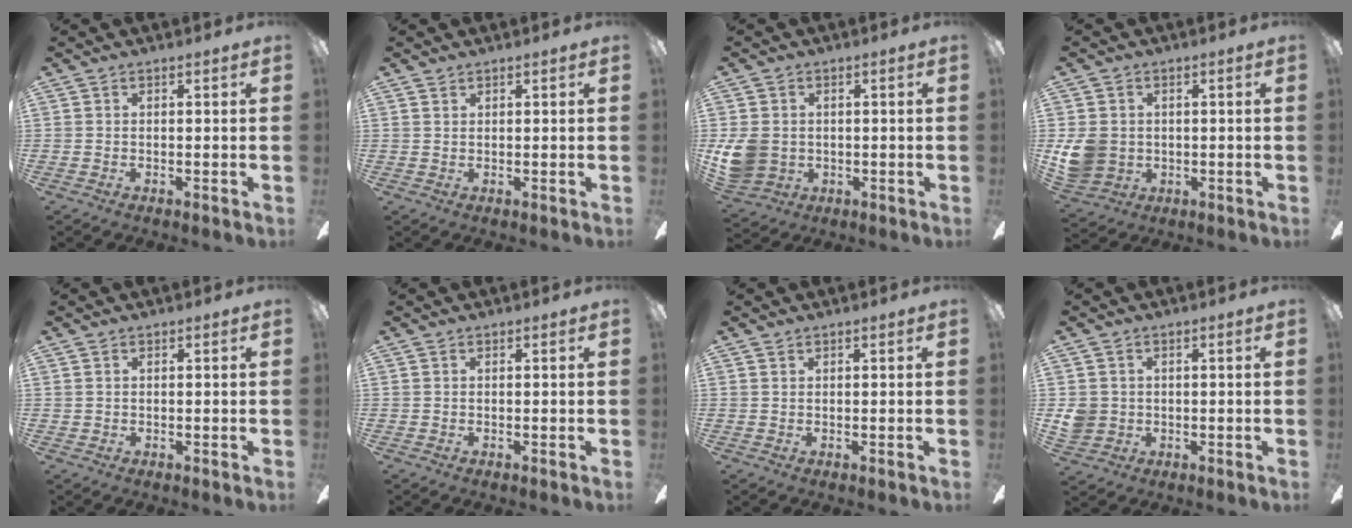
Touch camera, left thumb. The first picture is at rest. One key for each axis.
{"total": 0.8, "fx": 0.6, "fy": 0.4, "fz": 0.1, "tx": -0.004, "ty": 0.001, "tz": 0.013}
{"total": 8.7, "fx": -0.3, "fy": 7.5, "fz": 4.3, "tx": -0.106, "ty": 0.016, "tz": 0.000}
{"total": 8.2, "fx": 0.2, "fy": 7.4, "fz": 3.4, "tx": -0.082, "ty": 0.012, "tz": 0.008}
{"total": 0.6, "fx": 0.3, "fy": 0.5, "fz": 0.1, "tx": -0.004, "ty": 0.004, "tz": 0.004}
{"total": 0.0}
{"total": 0.6, "fx": 0.4, "fy": 0.4, "fz": 0.3, "tx": -0.007, "ty": 0.002, "tz": 0.008}
{"total": 4.5, "fx": 0.3, "fy": 4.3, "fz": 1.0, "tx": -0.027, "ty": 0.007, "tz": 0.007}